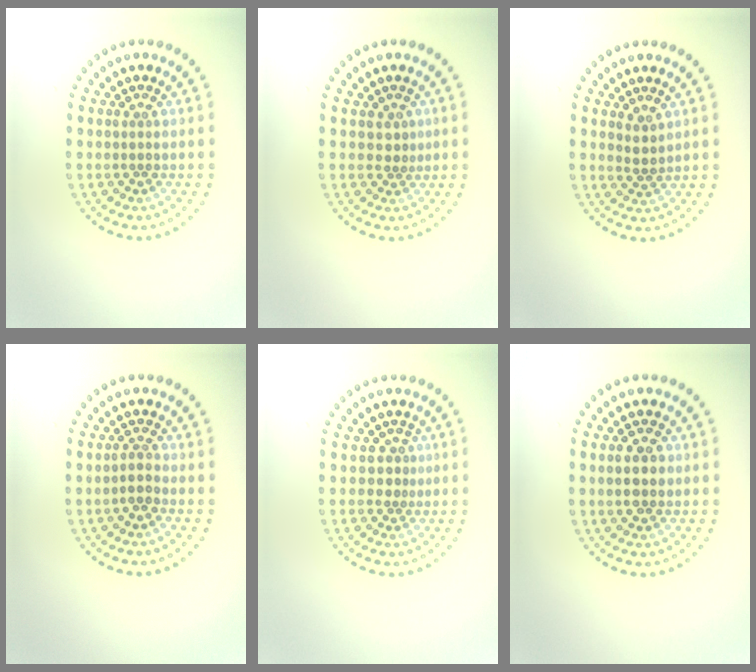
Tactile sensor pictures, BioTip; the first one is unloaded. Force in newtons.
{"total": 1.1, "press": 0.8, "slide": 0.7}
{"total": 1.5, "press": 1.1, "slide": 1.0}
{"total": 1.5, "press": 1.2, "slide": 0.8}
{"total": 1.6, "press": 1.0, "slide": 1.2}
{"total": 2.3, "press": 2.3, "slide": 0.1}